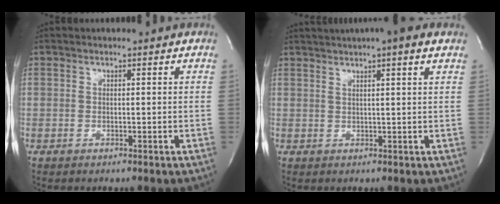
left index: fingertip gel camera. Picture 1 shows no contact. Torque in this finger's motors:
{"motor_torque": [-0.36, -0.25, 0.81, 0.20]}